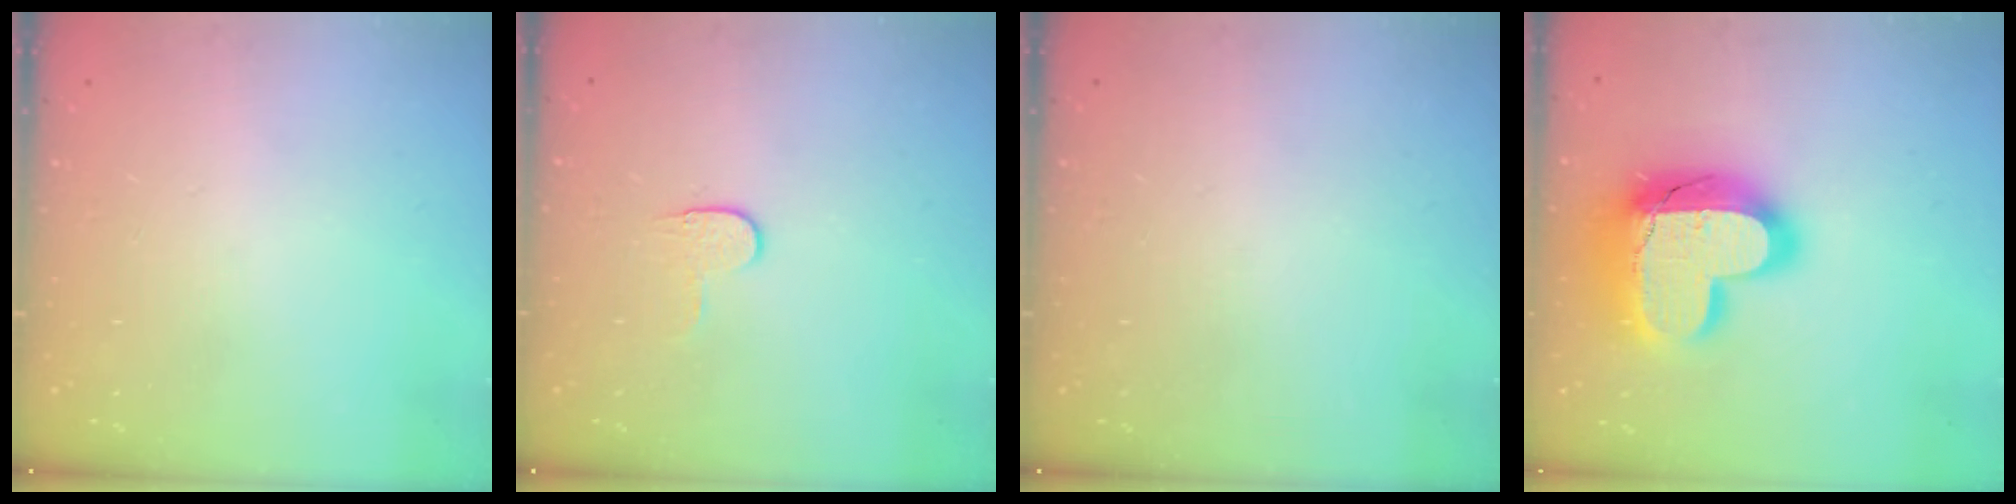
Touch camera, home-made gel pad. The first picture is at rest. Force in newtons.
{"total": 3.8, "press": 3.8, "slide": 0.4}
{"total": 0.0}
{"total": 22.3, "press": 22.3, "slide": 1.5}